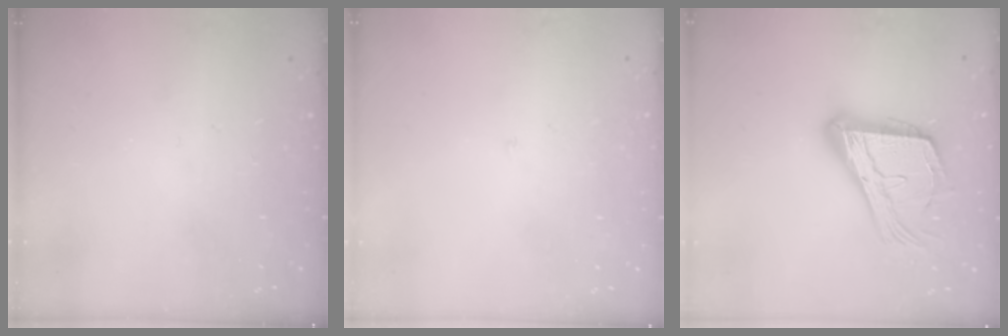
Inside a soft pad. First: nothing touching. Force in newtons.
{"total": 2.0, "press": 2.0, "slide": 0.2}
{"total": 21.0, "press": 20.9, "slide": 2.7}